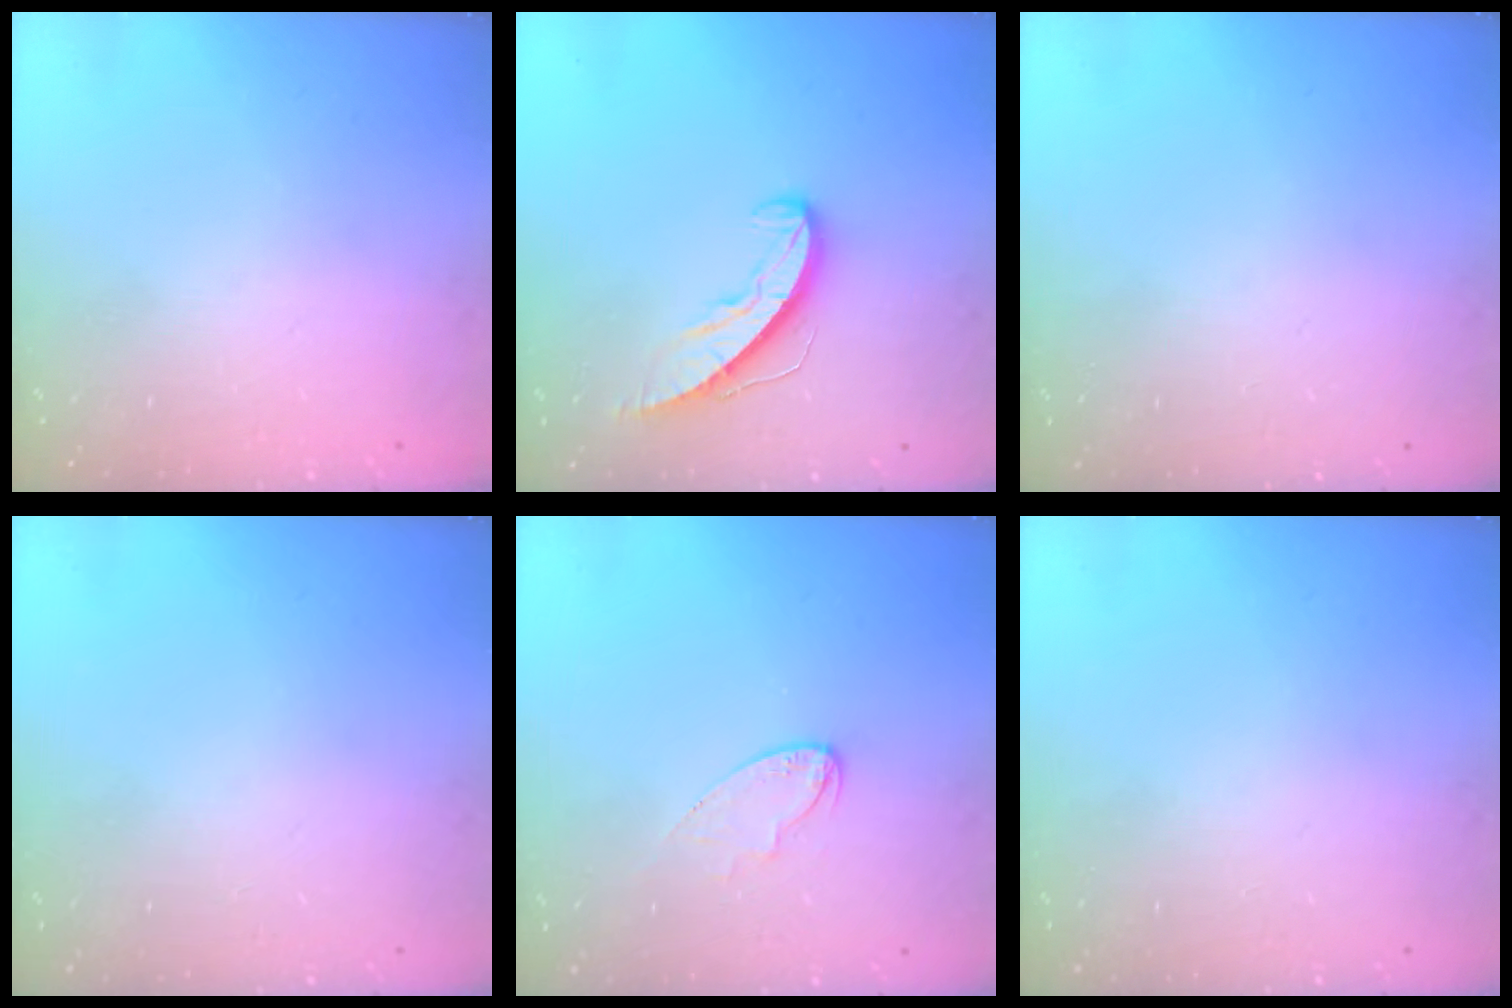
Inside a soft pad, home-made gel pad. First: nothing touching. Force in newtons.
{"total": 8.5, "press": 8.4, "slide": 0.8}
{"total": 0.0}
{"total": 0.0}
{"total": 5.3, "press": 5.3, "slide": 0.5}
{"total": 0.0}